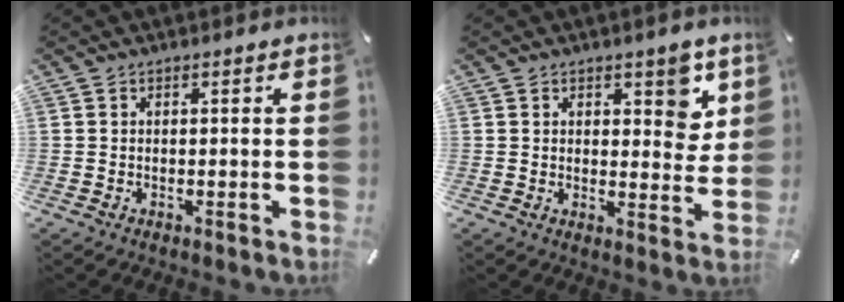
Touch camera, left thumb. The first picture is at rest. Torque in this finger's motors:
{"motor_torque": [0.27, -0.20, 0.28, 0.16, 0.02]}